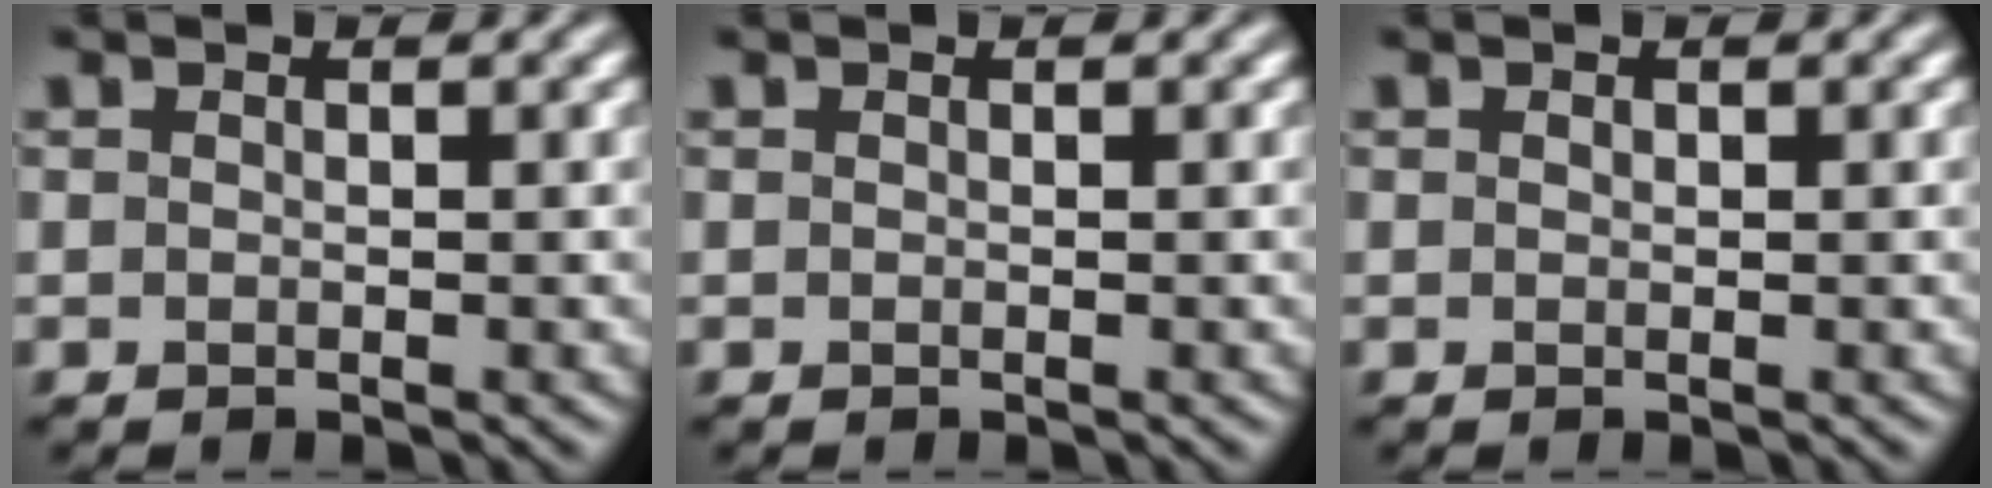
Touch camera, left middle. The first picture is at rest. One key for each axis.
{"total": 0.0}
{"total": 0.0}